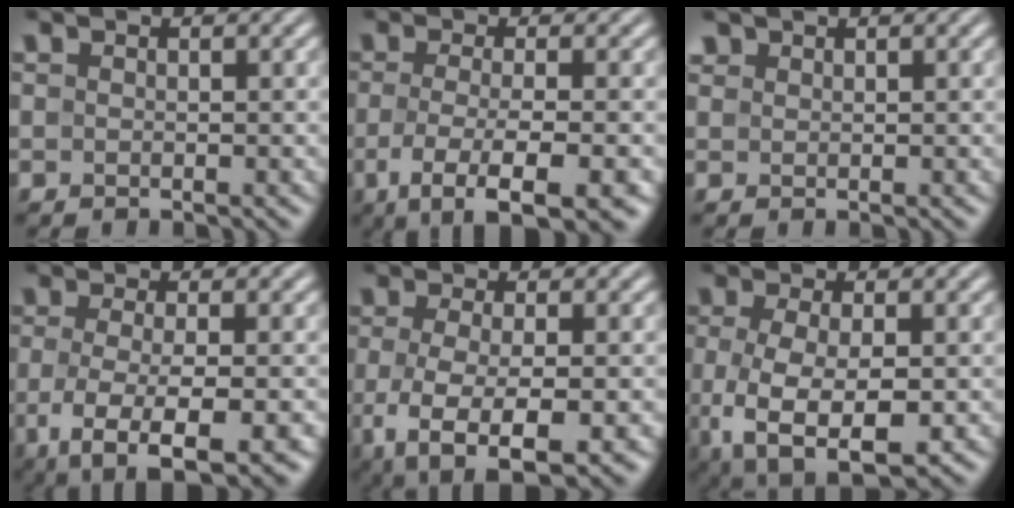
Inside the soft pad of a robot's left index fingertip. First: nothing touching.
{"total": 6.4, "force": [-2.7, 1.7, 5.5], "torque": [-0.087, -0.008, -0.048]}
{"total": 0.9, "force": [0.8, 0.5, 0.1], "torque": [-0.002, 0.002, 0.017]}
{"total": 7.0, "force": [-2.6, 2.2, 6.2], "torque": [-0.102, -0.016, -0.040]}
{"total": 6.8, "force": [-2.3, 2.5, 5.9], "torque": [-0.120, -0.017, -0.036]}
{"total": 7.2, "force": [-1.7, 3.2, 6.2], "torque": [-0.134, -0.019, -0.025]}